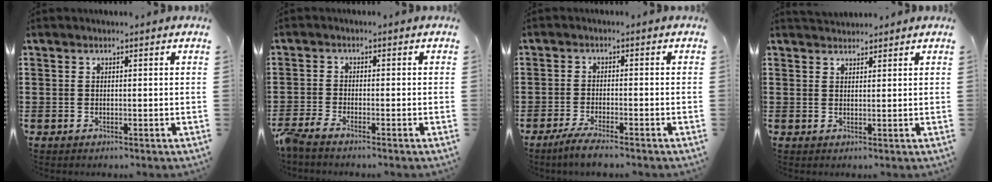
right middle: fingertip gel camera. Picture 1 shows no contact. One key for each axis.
{"total": 2.3, "fx": -2.0, "fy": 0.1, "fz": 1.1, "tx": -0.041, "ty": -0.006, "tz": -0.045}
{"total": 2.9, "fx": -2.4, "fy": -0.2, "fz": 1.6, "tx": -0.034, "ty": -0.006, "tz": -0.045}
{"total": 1.9, "fx": 1.8, "fy": 0.6, "fz": -0.1, "tx": -0.004, "ty": 0.004, "tz": 0.036}